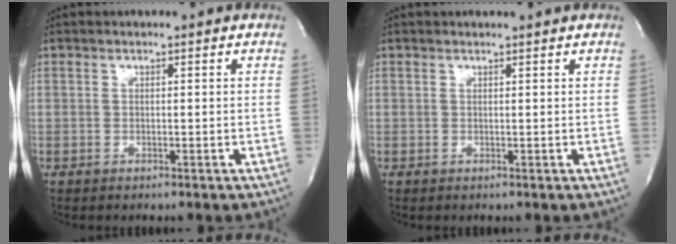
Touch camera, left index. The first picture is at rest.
{"total": 1.2, "force": [1.2, -0.2, 0.2], "torque": [-0.007, 0.002, 0.016]}